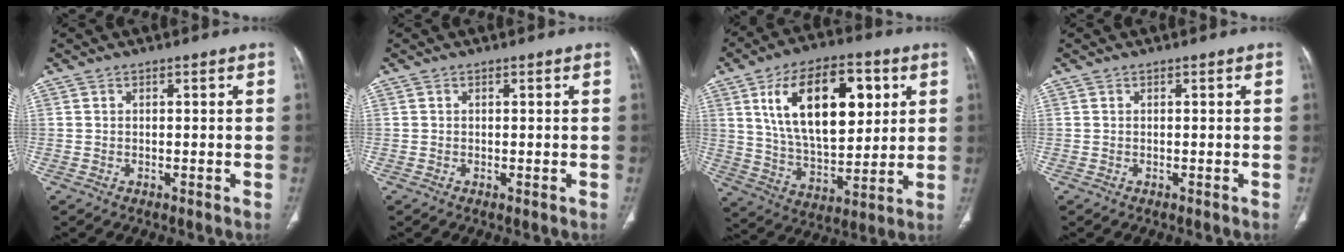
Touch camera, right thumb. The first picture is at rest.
{"total": 0.0}
{"total": 22.1, "force": [7.2, 11.5, 17.4], "torque": [-0.253, -0.020, 0.125]}
{"total": 0.0}